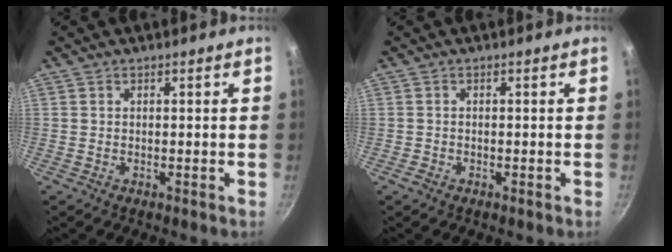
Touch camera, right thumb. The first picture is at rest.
{"total": 0.9, "force": [-0.6, 0.6, 0.3], "torque": [-0.011, 0.003, -0.009]}